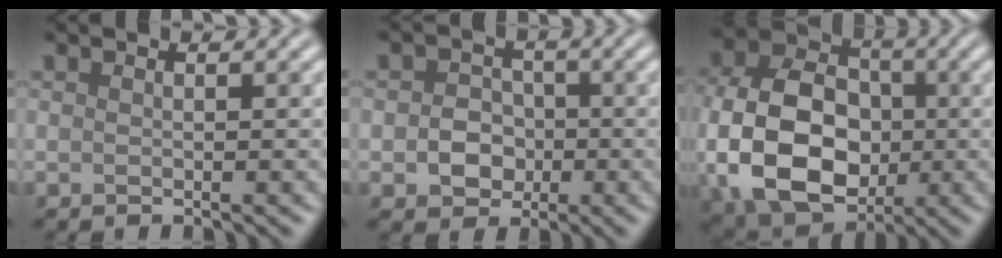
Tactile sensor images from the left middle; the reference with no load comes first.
{"total": 3.2, "force": [-0.6, 2.7, 1.5], "torque": [-0.014, -0.001, -0.018]}
{"total": 12.5, "force": [-1.9, 8.9, 8.5], "torque": [-0.178, -0.014, -0.038]}